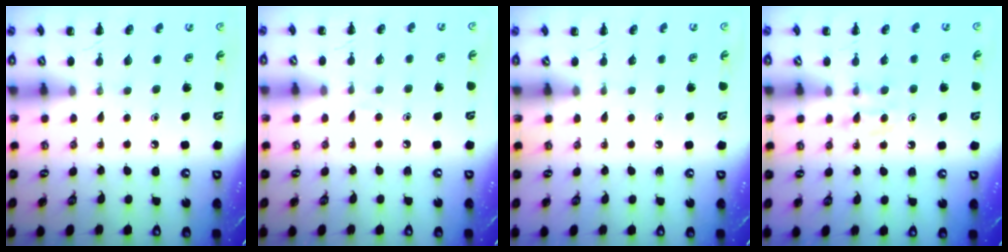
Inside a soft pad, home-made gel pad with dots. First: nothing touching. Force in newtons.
{"total": 2.9, "press": 2.7, "slide": 1.0}
{"total": 0.0}
{"total": 5.2, "press": 5.0, "slide": 1.5}